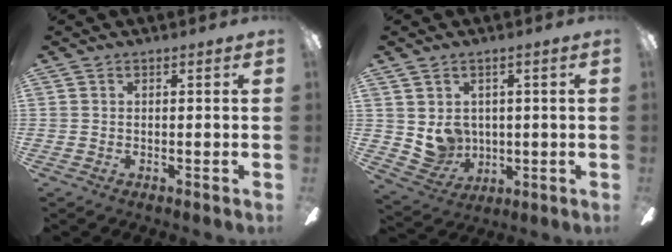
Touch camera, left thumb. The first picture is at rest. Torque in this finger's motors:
{"motor_torque": [0.33, 0.83, -0.10, 0.10, 0.03]}